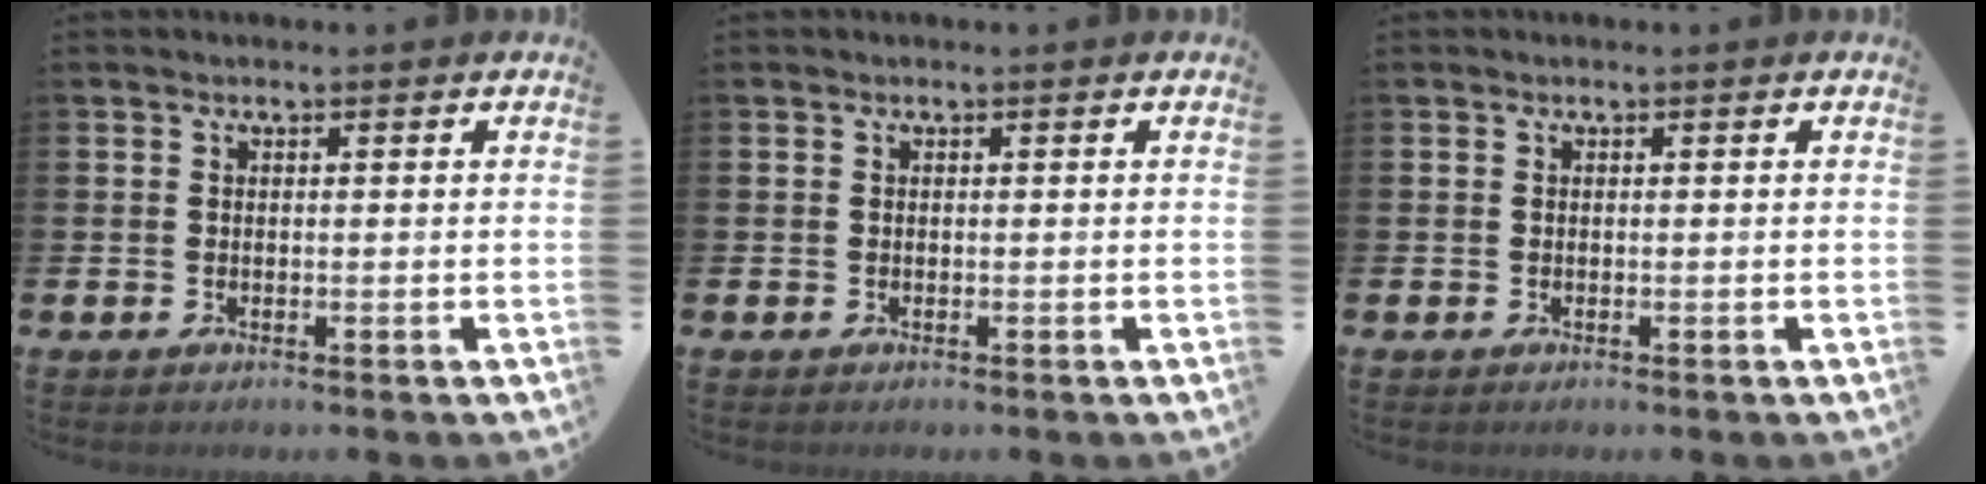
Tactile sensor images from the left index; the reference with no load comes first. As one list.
[{"total": 0.0}, {"total": 0.0}]